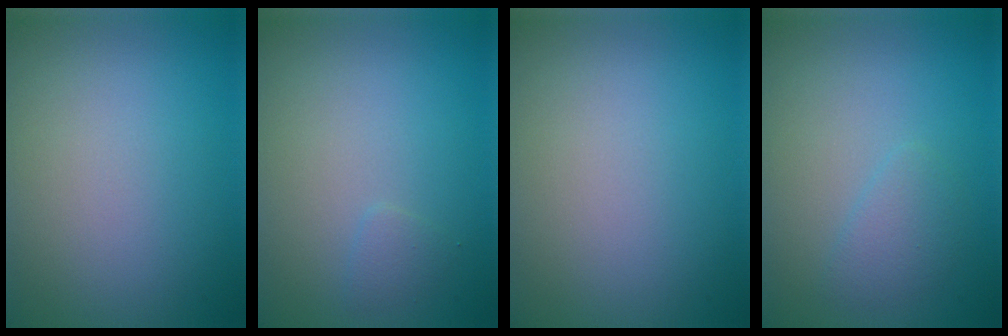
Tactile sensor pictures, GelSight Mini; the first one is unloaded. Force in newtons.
{"total": 0.7, "press": 0.7, "slide": 0.0}
{"total": 0.0}
{"total": 1.6, "press": 1.6, "slide": 0.1}